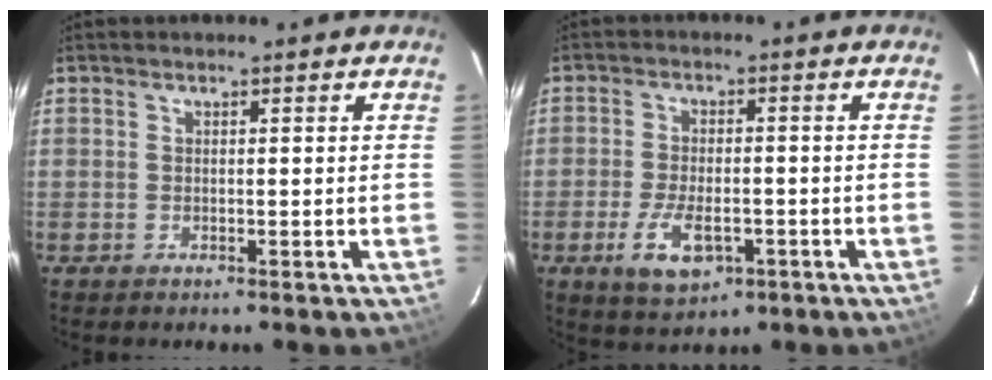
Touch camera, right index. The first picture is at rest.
{"total": 7.8, "force": [-3.4, 3.8, 5.9], "torque": [-0.129, -0.009, -0.053]}